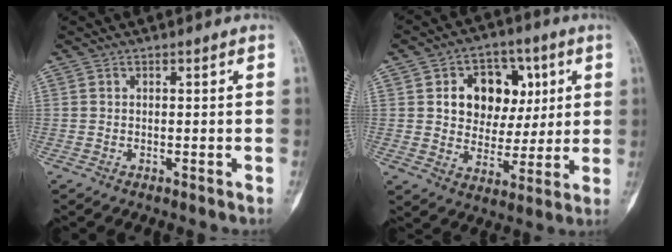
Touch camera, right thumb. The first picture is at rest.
{"total": 13.7, "force": [3.7, 10.5, 7.9], "torque": [-0.062, 0.000, 0.063]}